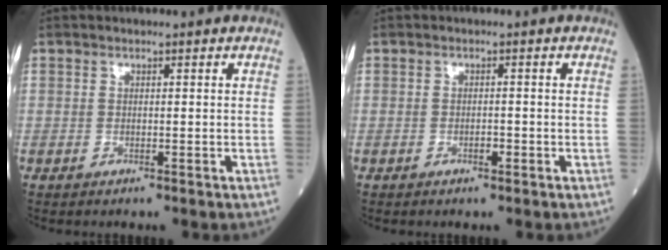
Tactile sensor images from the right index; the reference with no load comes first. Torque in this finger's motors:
{"motor_torque": [0.32, -0.18, 0.17, 0.04]}